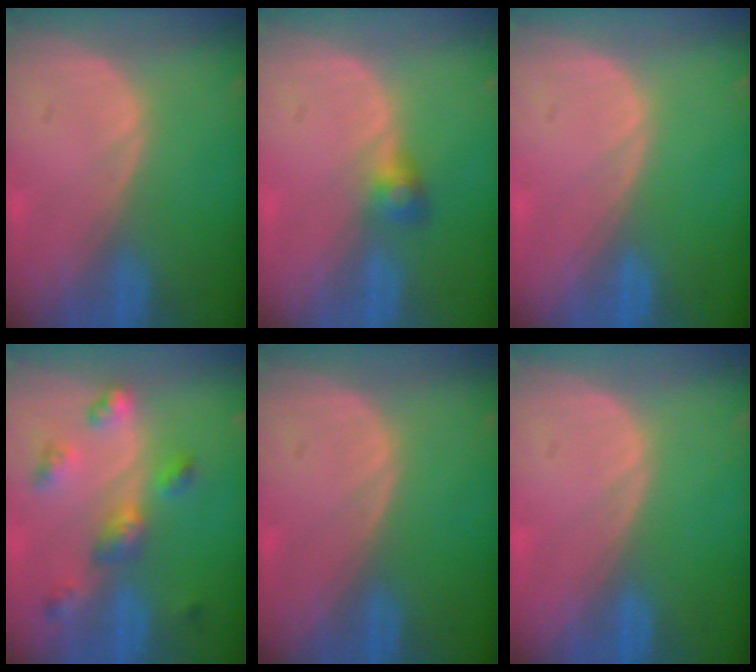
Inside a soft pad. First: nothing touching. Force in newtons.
{"total": 2.5, "press": 2.5, "slide": 0.2}
{"total": 0.0}
{"total": 6.4, "press": 5.7, "slide": 2.8}
{"total": 0.0}
{"total": 0.0}